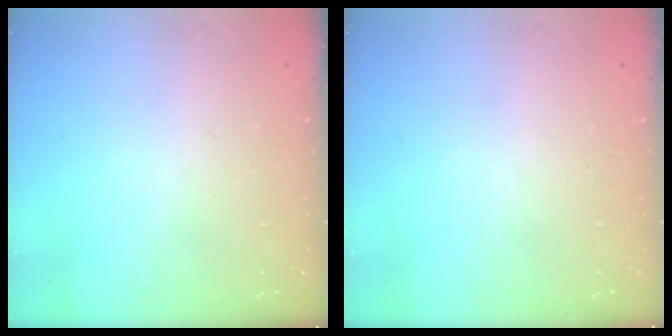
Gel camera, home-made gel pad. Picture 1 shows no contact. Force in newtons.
{"total": 0.0}